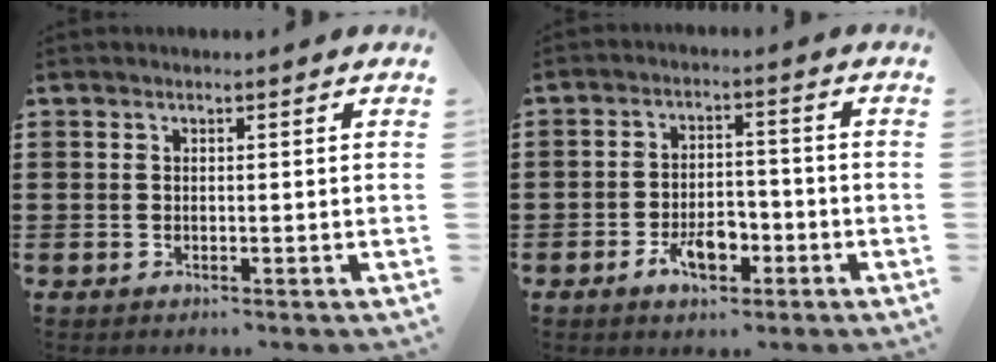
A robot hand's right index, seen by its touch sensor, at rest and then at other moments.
{"total": 5.6, "force": [-2.9, 2.9, 3.9], "torque": [-0.074, 0.005, -0.052]}